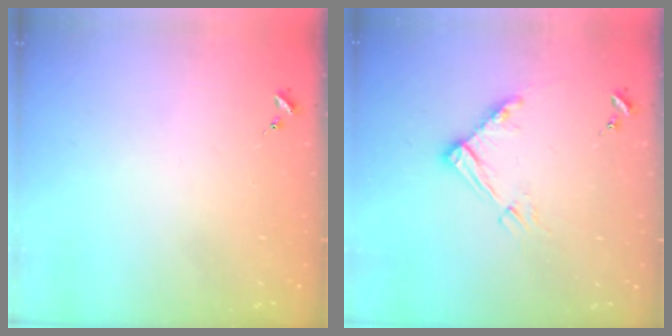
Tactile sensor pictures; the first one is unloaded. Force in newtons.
{"total": 9.8, "press": 9.8, "slide": 1.0}